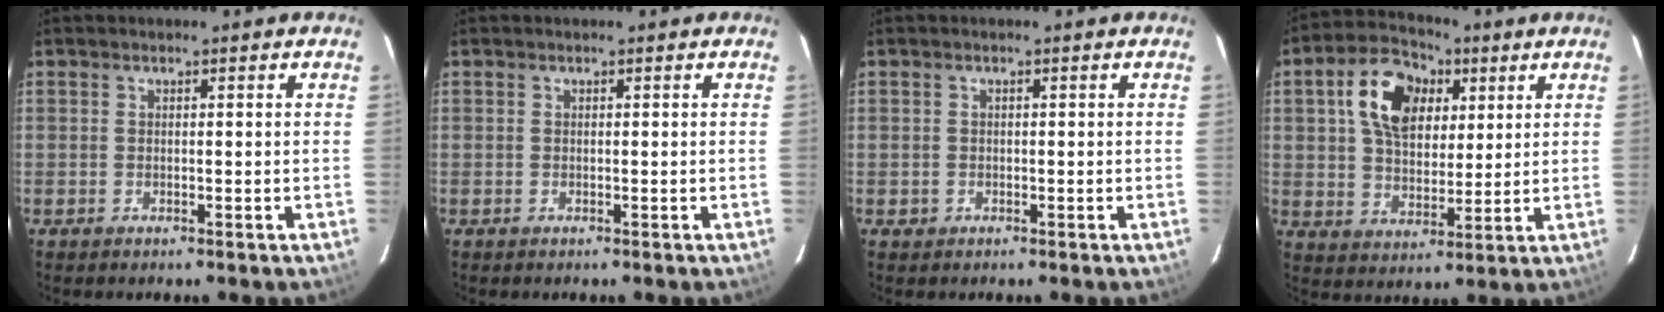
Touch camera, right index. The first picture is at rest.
{"total": 0.0}
{"total": 1.1, "force": [-0.5, 1.0, 0.0], "torque": [0.002, 0.000, -0.004]}
{"total": 13.2, "force": [4.6, 8.7, 8.9], "torque": [-0.170, 0.035, 0.080]}